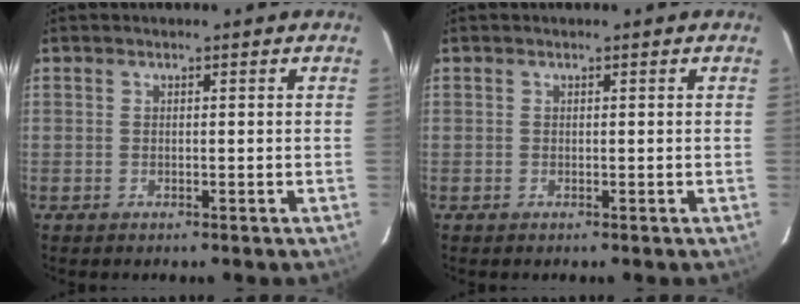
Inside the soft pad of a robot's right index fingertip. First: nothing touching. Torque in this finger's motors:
{"motor_torque": [0.04, -0.03, 0.03, 0.01]}